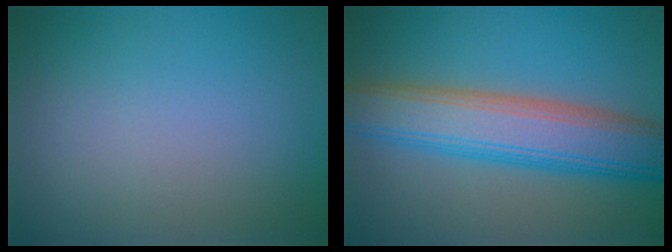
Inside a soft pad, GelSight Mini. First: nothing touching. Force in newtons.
{"total": 8.3, "press": 8.3, "slide": 0.6}